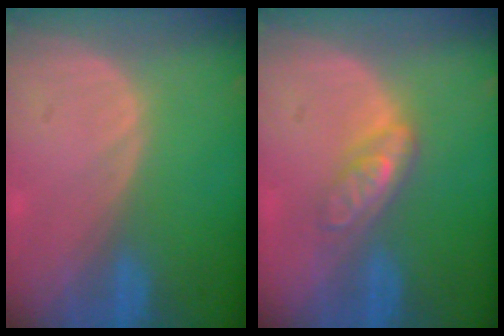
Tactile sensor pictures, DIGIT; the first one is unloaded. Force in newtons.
{"total": 4.8, "press": 4.3, "slide": 2.1}